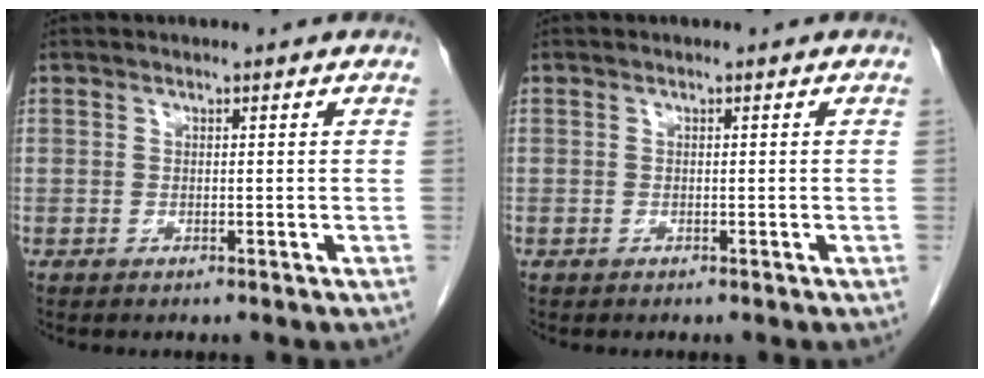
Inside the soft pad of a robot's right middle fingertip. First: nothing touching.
{"total": 0.0}